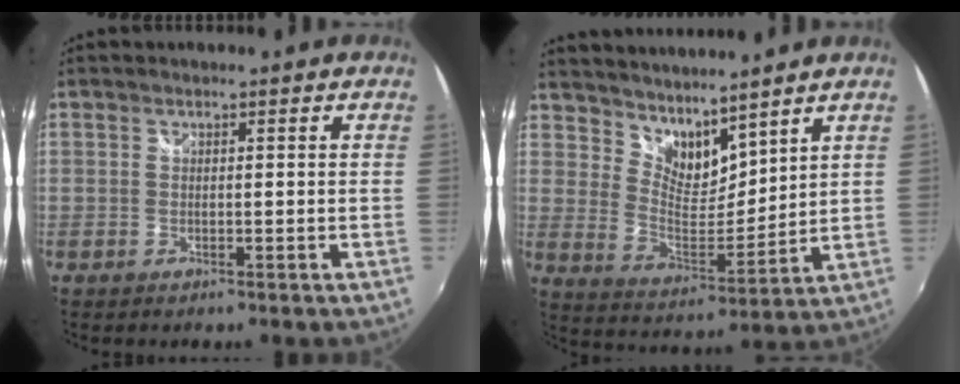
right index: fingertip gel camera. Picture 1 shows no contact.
{"total": 9.8, "force": [8.4, 3.6, 3.7], "torque": [-0.063, -0.004, 0.159]}